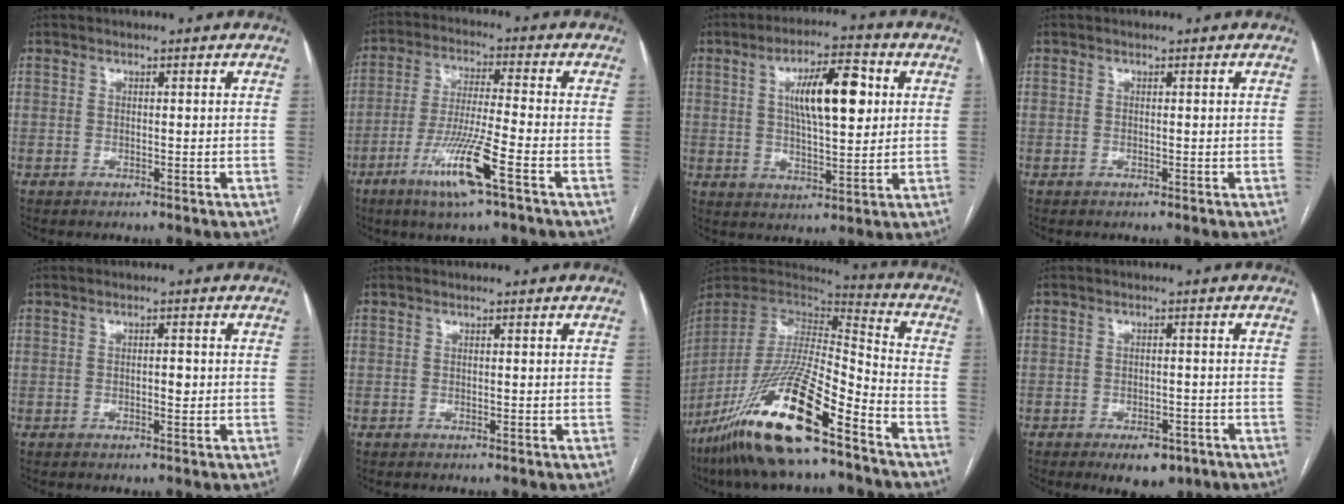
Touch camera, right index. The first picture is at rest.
{"total": 10.9, "force": [-5.4, -0.2, 9.5], "torque": [-0.187, -0.018, -0.103]}
{"total": 11.4, "force": [2.9, 3.2, 10.6], "torque": [-0.179, 0.013, 0.048]}
{"total": 0.0}
{"total": 1.8, "force": [-0.1, 0.6, 1.7], "torque": [-0.029, 0.001, -0.001]}
{"total": 0.0}
{"total": 22.2, "force": [-14.7, 2.8, 16.4], "torque": [-0.335, -0.046, -0.276]}
{"total": 5.5, "force": [-3.5, 2.7, 3.2], "torque": [-0.039, 0.000, -0.042]}